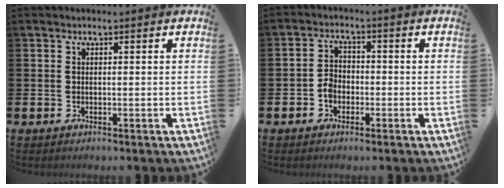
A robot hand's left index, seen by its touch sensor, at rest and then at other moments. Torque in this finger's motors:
{"motor_torque": [0.08, 0.07, 0.13, 0.05]}